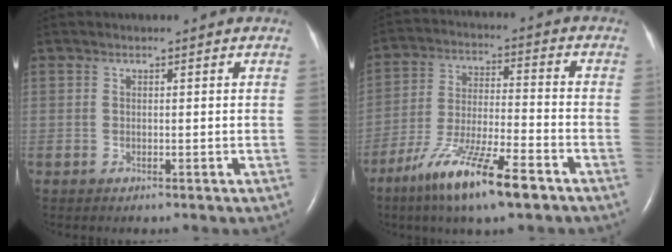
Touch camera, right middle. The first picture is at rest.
{"total": 13.9, "force": [-8.8, 1.7, 10.6], "torque": [-0.207, -0.031, -0.158]}